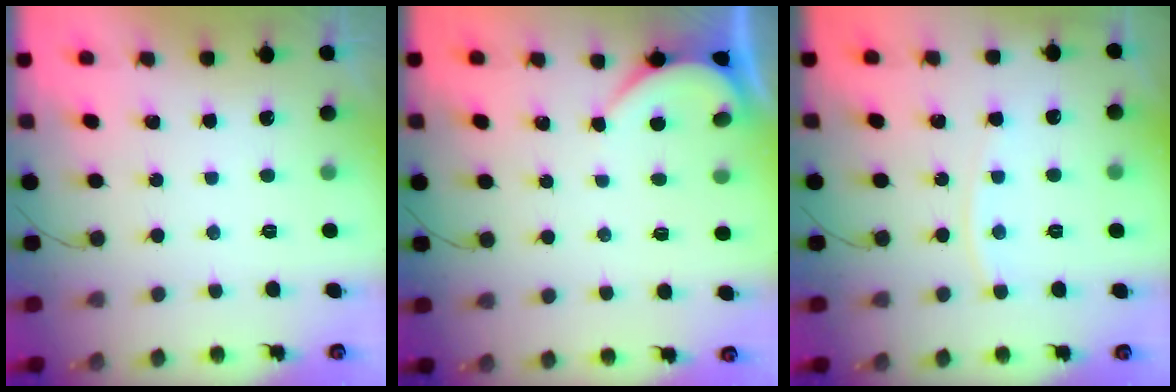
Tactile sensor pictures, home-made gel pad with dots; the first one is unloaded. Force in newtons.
{"total": 1.6, "press": 1.5, "slide": 0.2}
{"total": 5.7, "press": 5.6, "slide": 0.9}